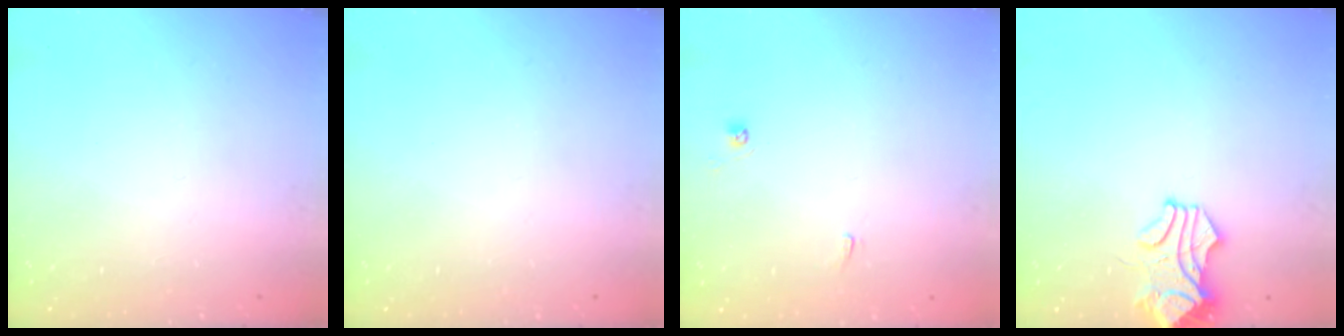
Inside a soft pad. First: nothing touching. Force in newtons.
{"total": 0.0}
{"total": 2.6, "press": 2.5, "slide": 0.3}
{"total": 1.7, "press": 1.5, "slide": 0.8}